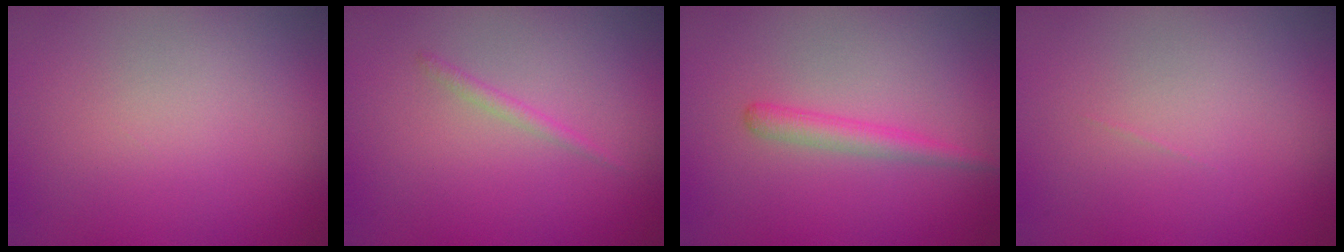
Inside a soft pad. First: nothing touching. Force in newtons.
{"total": 0.8, "press": 0.8, "slide": 0.0}
{"total": 1.8, "press": 1.8, "slide": 0.1}
{"total": 0.0}